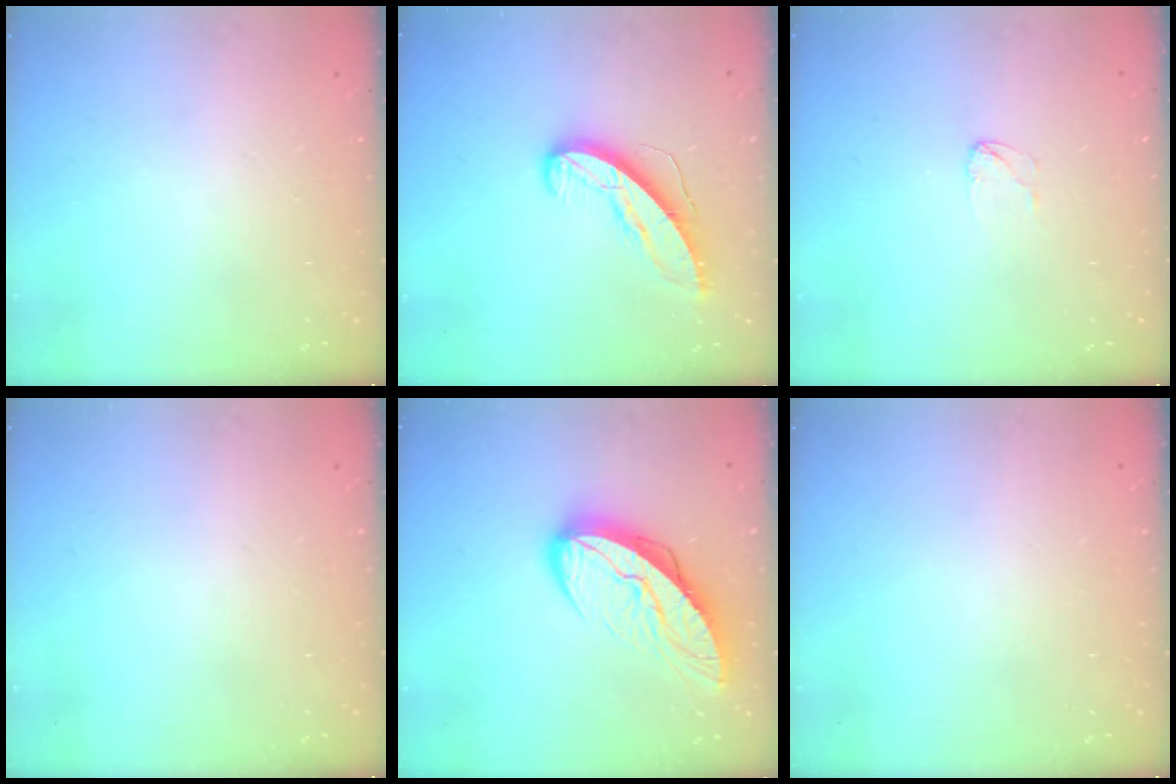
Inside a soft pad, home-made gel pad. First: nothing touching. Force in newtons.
{"total": 9.9, "press": 9.8, "slide": 0.8}
{"total": 2.6, "press": 2.6, "slide": 0.2}
{"total": 0.0}
{"total": 12.0, "press": 11.9, "slide": 1.1}
{"total": 0.0}